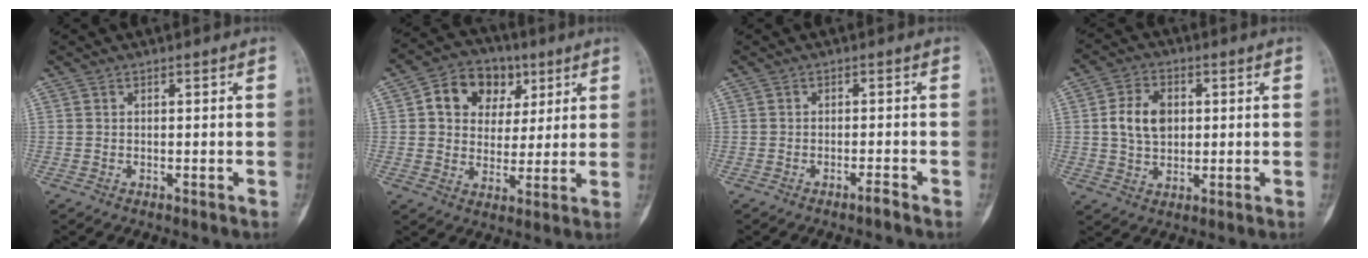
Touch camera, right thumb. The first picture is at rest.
{"total": 12.2, "force": [4.3, 9.7, 5.9], "torque": [-0.054, -0.001, 0.069]}
{"total": 1.5, "force": [-1.2, 0.0, 0.9], "torque": [-0.020, 0.007, -0.022]}
{"total": 8.1, "force": [1.1, 5.8, 5.6], "torque": [-0.087, 0.003, 0.020]}